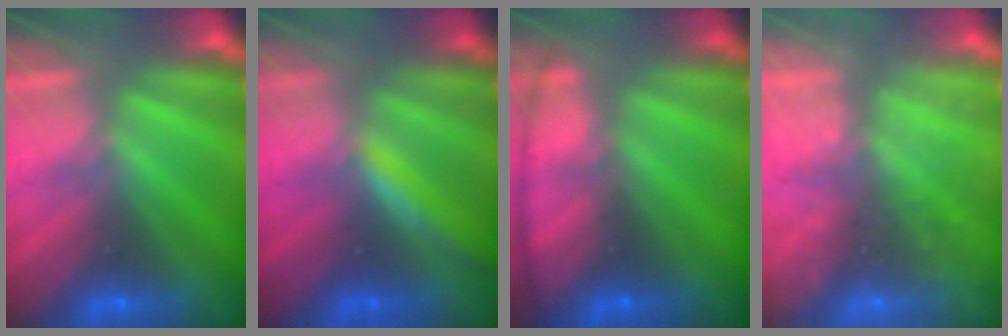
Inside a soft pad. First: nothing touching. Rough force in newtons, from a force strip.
{"total": 1.3}
{"total": 11.6}
{"total": 8.7}